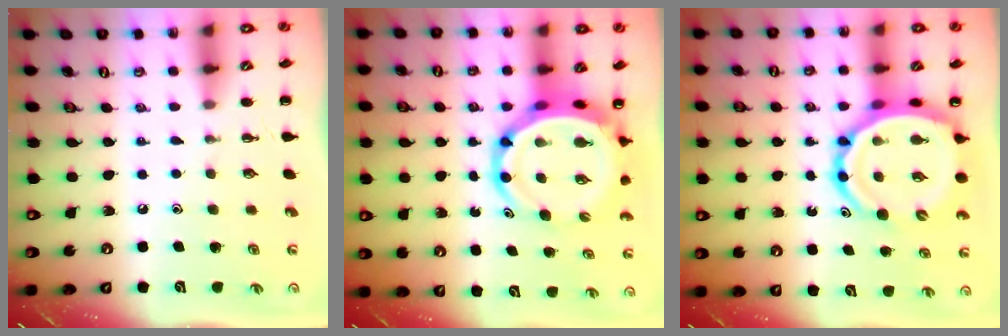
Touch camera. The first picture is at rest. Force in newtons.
{"total": 10.7, "press": 10.2, "slide": 3.1}
{"total": 15.1, "press": 14.4, "slide": 4.3}